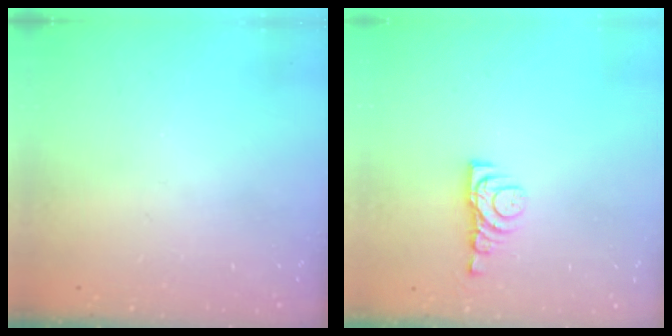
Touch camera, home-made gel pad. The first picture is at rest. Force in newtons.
{"total": 5.0, "press": 4.9, "slide": 0.7}